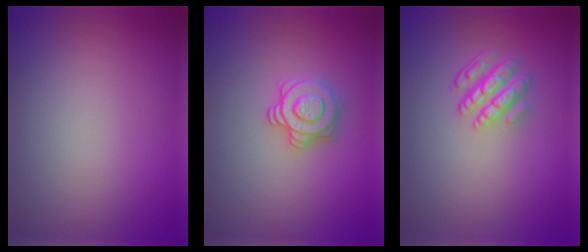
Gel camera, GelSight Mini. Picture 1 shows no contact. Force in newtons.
{"total": 2.8, "press": 2.7, "slide": 0.7}
{"total": 4.3, "press": 3.2, "slide": 2.9}